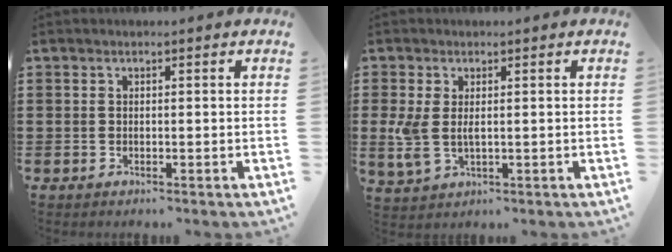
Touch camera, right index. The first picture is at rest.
{"total": 3.8, "force": [0.5, 1.8, 3.3], "torque": [-0.090, -0.004, 0.003]}